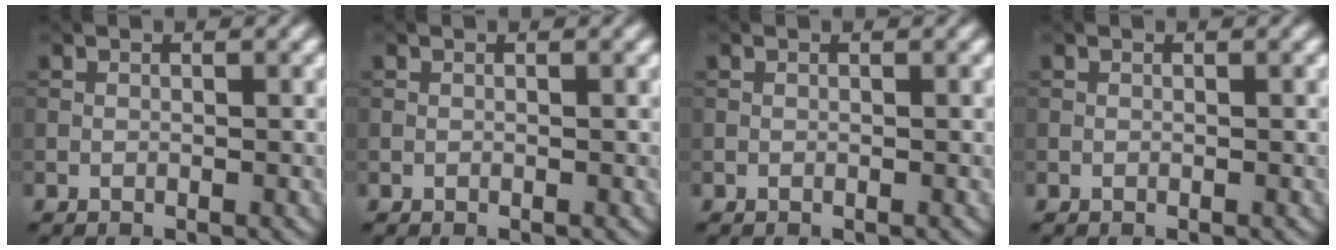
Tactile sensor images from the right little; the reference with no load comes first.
{"total": 0.0}
{"total": 0.0}
{"total": 0.0}